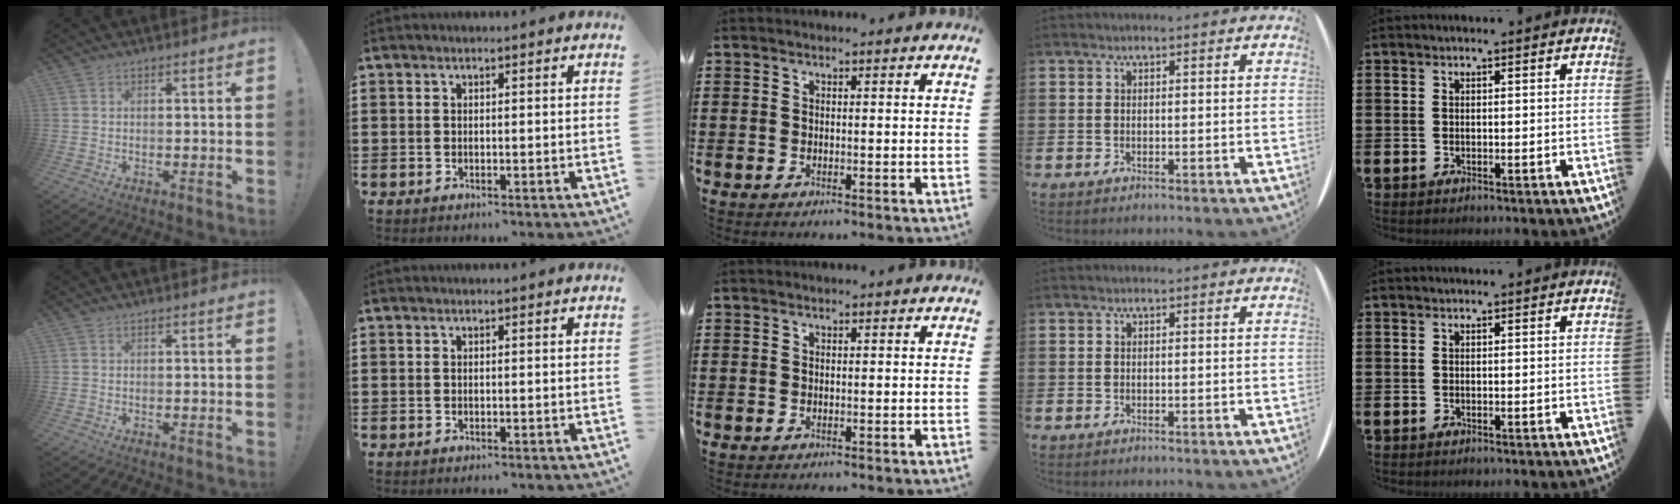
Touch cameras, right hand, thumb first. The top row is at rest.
{}